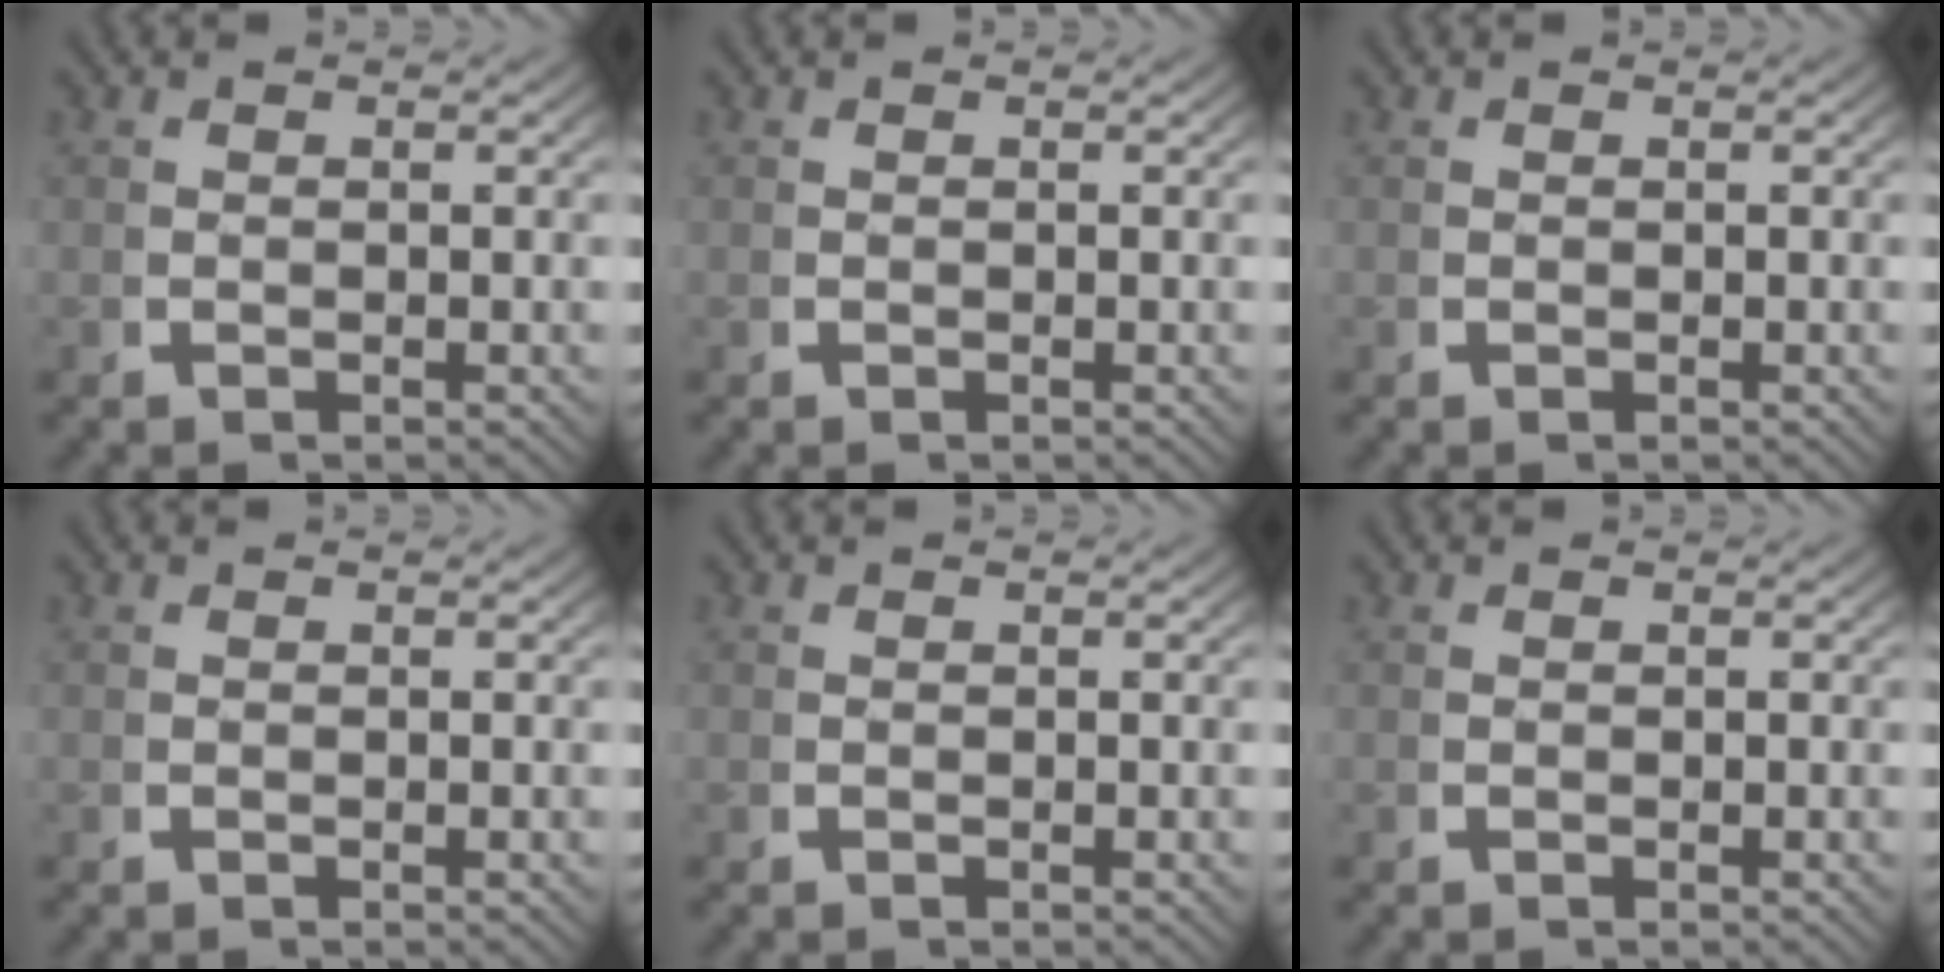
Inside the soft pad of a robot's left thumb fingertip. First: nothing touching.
{"total": 0.0}
{"total": 0.0}
{"total": 0.0}
{"total": 0.0}
{"total": 0.0}